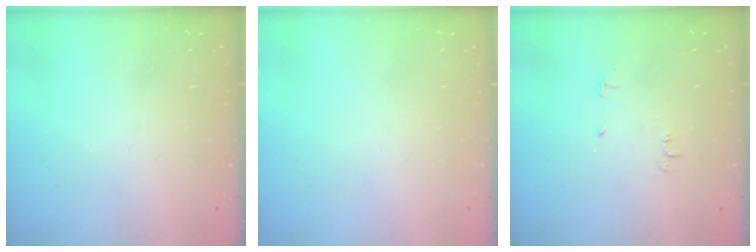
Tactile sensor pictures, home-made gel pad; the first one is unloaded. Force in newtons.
{"total": 1.5, "press": 1.5, "slide": 0.1}
{"total": 4.7, "press": 4.7, "slide": 0.7}